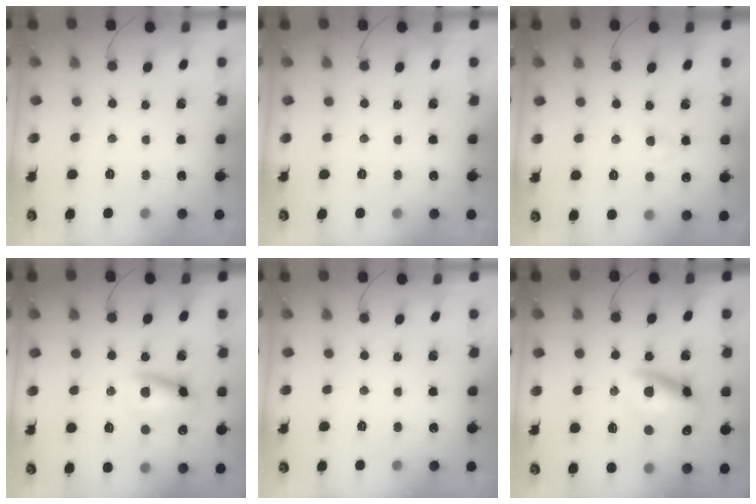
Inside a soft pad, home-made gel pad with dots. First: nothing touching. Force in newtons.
{"total": 0.0}
{"total": 2.3, "press": 2.1, "slide": 1.0}
{"total": 10.4, "press": 10.3, "slide": 1.6}
{"total": 0.0}
{"total": 13.9, "press": 13.5, "slide": 3.1}